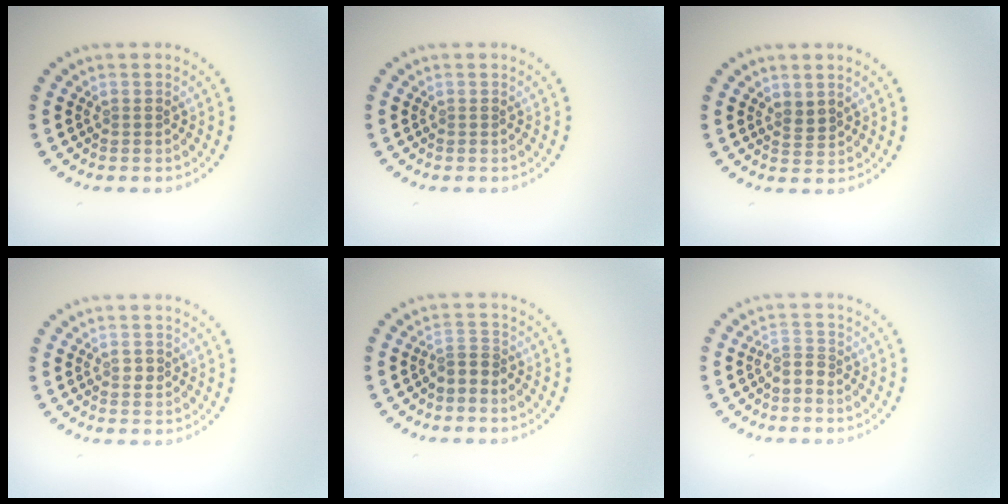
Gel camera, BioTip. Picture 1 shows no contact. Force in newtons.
{"total": 0.0}
{"total": 1.4, "press": 1.2, "slide": 0.8}
{"total": 1.0, "press": 1.0, "slide": 0.1}
{"total": 1.8, "press": 1.4, "slide": 1.1}
{"total": 1.7, "press": 1.3, "slide": 1.2}